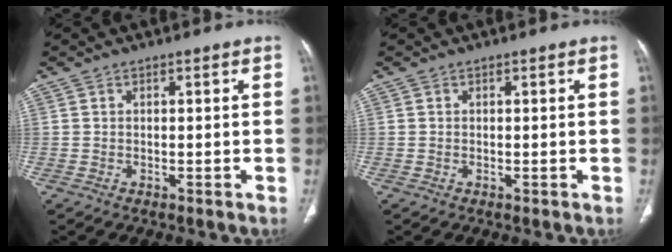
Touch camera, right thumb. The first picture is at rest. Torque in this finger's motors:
{"motor_torque": [-0.09, -0.01, 0.08, -0.34, 0.01]}